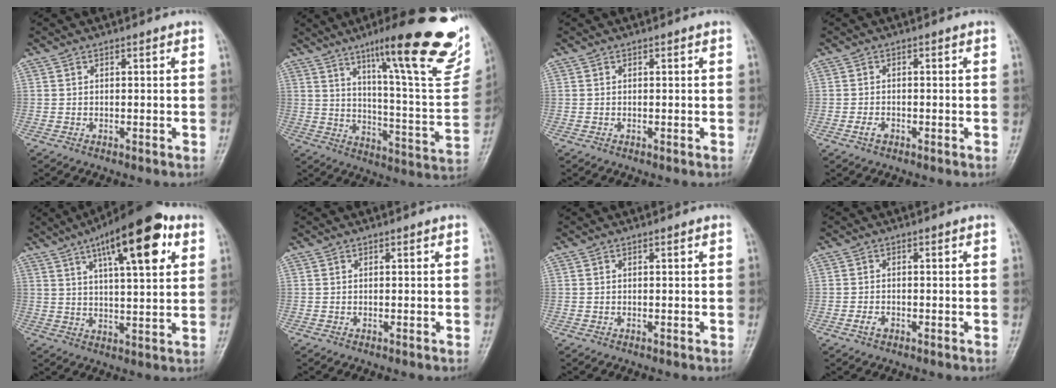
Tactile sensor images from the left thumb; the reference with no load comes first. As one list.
[{"total": 27.6, "force": [16.3, 5.4, 21.6], "torque": [-0.271, -0.059, 0.235]}, {"total": 0.0}, {"total": 1.7, "force": [-0.9, 1.1, 1.0], "torque": [-0.021, 0.006, -0.018]}, {"total": 17.6, "force": [8.2, 5.5, 14.5], "torque": [-0.193, -0.012, 0.122]}, {"total": 0.0}, {"total": 0.0}, {"total": 1.6, "force": [-0.9, 1.0, 0.9], "torque": [-0.019, 0.005, -0.017]}]